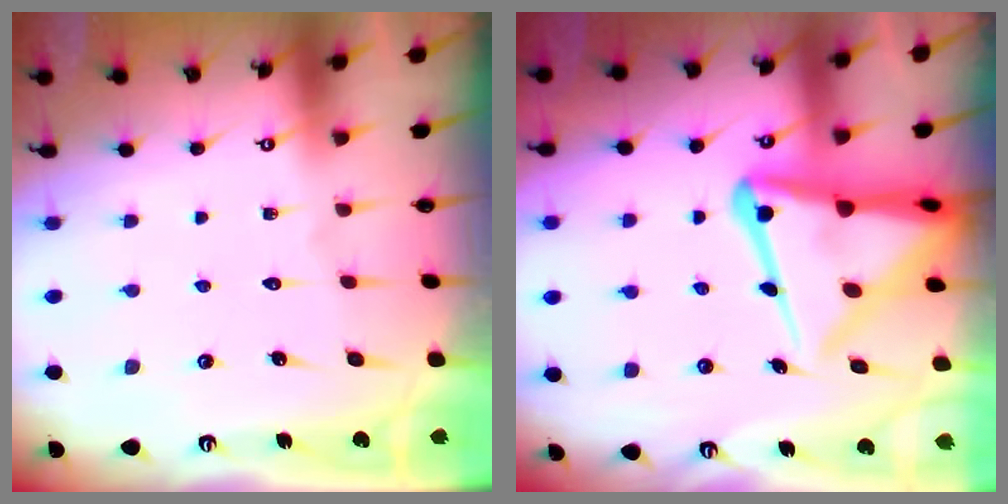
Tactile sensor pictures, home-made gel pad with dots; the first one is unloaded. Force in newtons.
{"total": 14.9, "press": 14.8, "slide": 1.5}